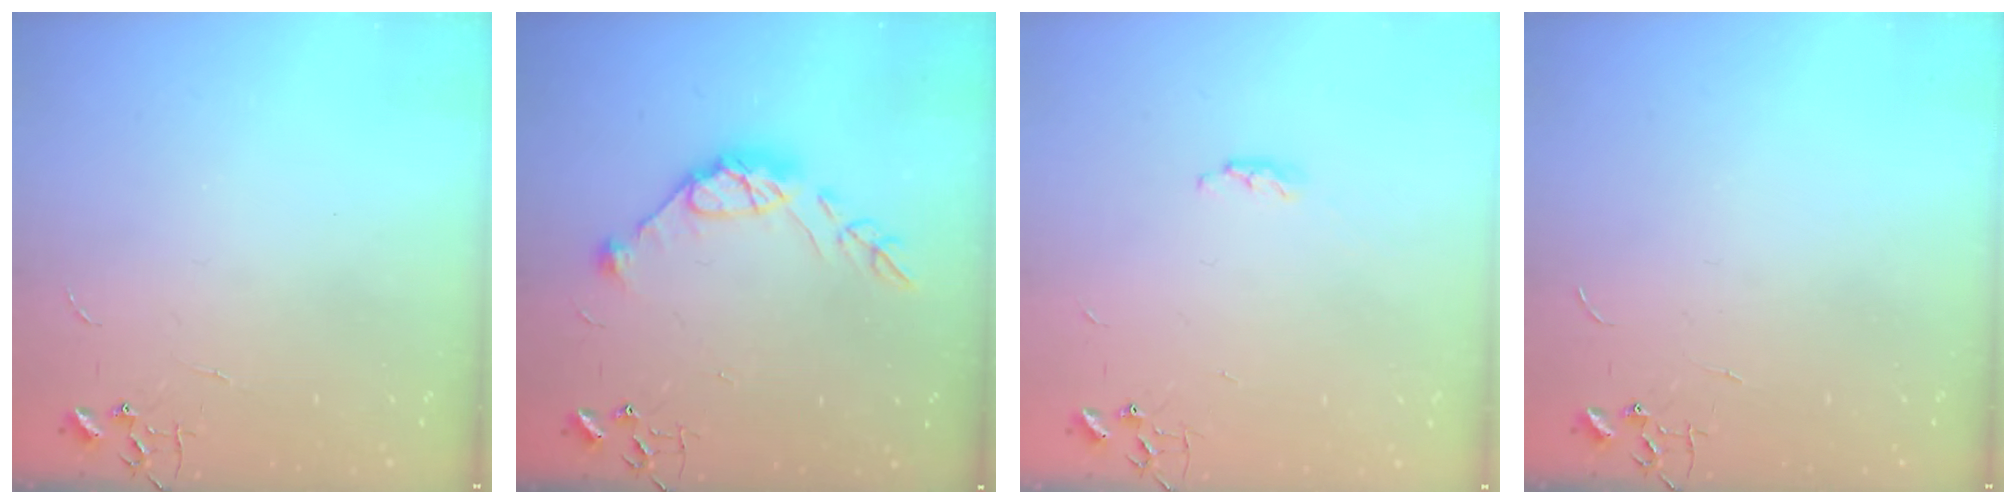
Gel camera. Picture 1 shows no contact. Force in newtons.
{"total": 11.6, "press": 11.6, "slide": 0.9}
{"total": 3.6, "press": 3.6, "slide": 0.5}
{"total": 0.0}